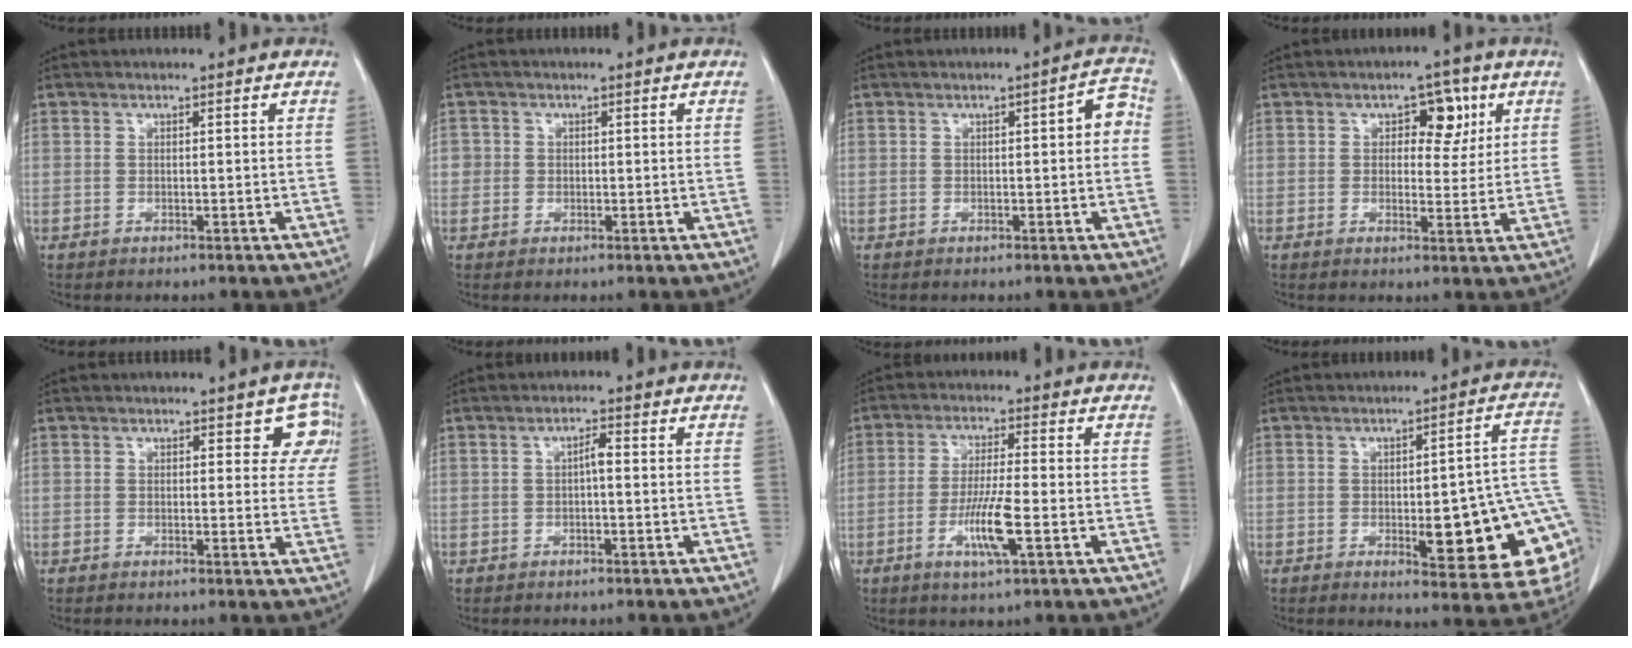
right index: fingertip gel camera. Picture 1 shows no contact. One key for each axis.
{"total": 1.9, "fx": 0.0, "fy": 1.9, "fz": 0.2, "tx": 0.009, "ty": 0.006, "tz": -0.001}
{"total": 3.6, "fx": 0.2, "fy": 1.0, "fz": 3.5, "tx": -0.035, "ty": 0.015, "tz": -0.003}
{"total": 6.2, "fx": 2.1, "fy": 3.6, "fz": 4.6, "tx": -0.050, "ty": 0.016, "tz": 0.027}
{"total": 4.7, "fx": 2.2, "fy": 2.9, "fz": 3.0, "tx": 0.002, "ty": 0.003, "tz": 0.013}
{"total": 1.8, "fx": -0.2, "fy": 0.4, "fz": 1.7, "tx": -0.029, "ty": 0.005, "tz": -0.003}
{"total": 7.4, "fx": -2.6, "fy": 0.2, "fz": 7.0, "tx": -0.135, "ty": -0.012, "tz": -0.048}
{"total": 18.0, "fx": -3.4, "fy": 4.0, "fz": 17.2, "tx": -0.128, "ty": 0.021, "tz": -0.026}